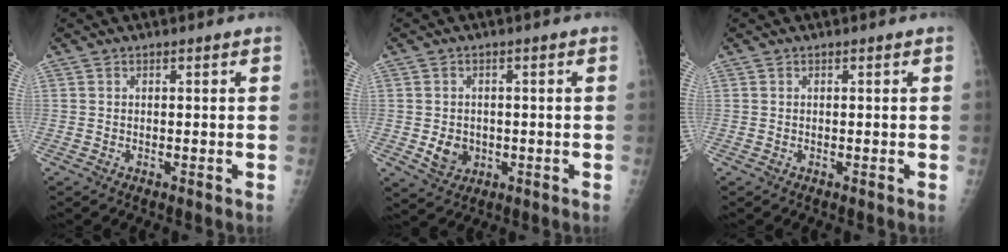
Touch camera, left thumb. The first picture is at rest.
{"total": 4.6, "force": [-0.8, 3.9, 2.3], "torque": [-0.024, 0.002, -0.003]}
{"total": 0.0}